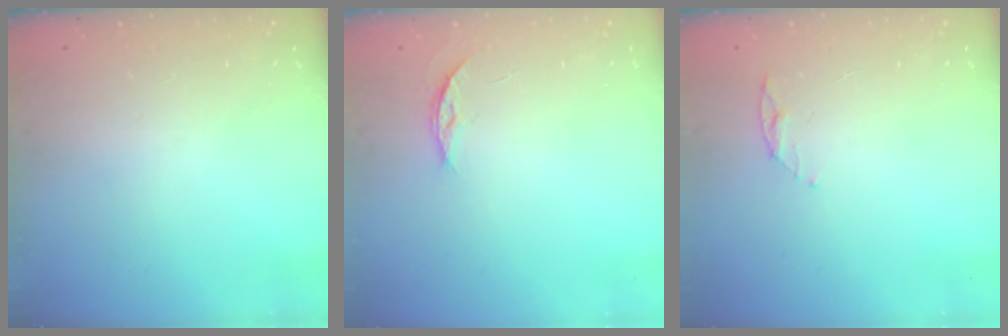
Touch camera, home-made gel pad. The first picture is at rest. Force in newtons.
{"total": 3.5, "press": 3.5, "slide": 0.4}
{"total": 4.5, "press": 4.4, "slide": 0.5}